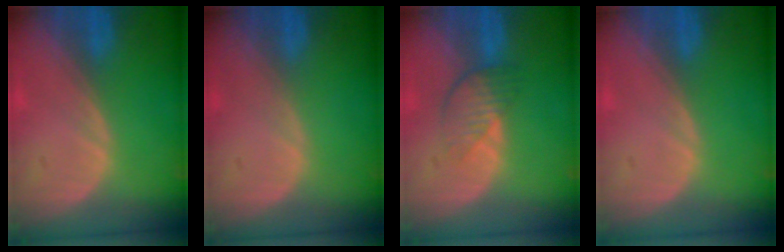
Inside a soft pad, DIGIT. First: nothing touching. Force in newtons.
{"total": 0.0}
{"total": 3.9, "press": 3.6, "slide": 1.5}
{"total": 0.0}